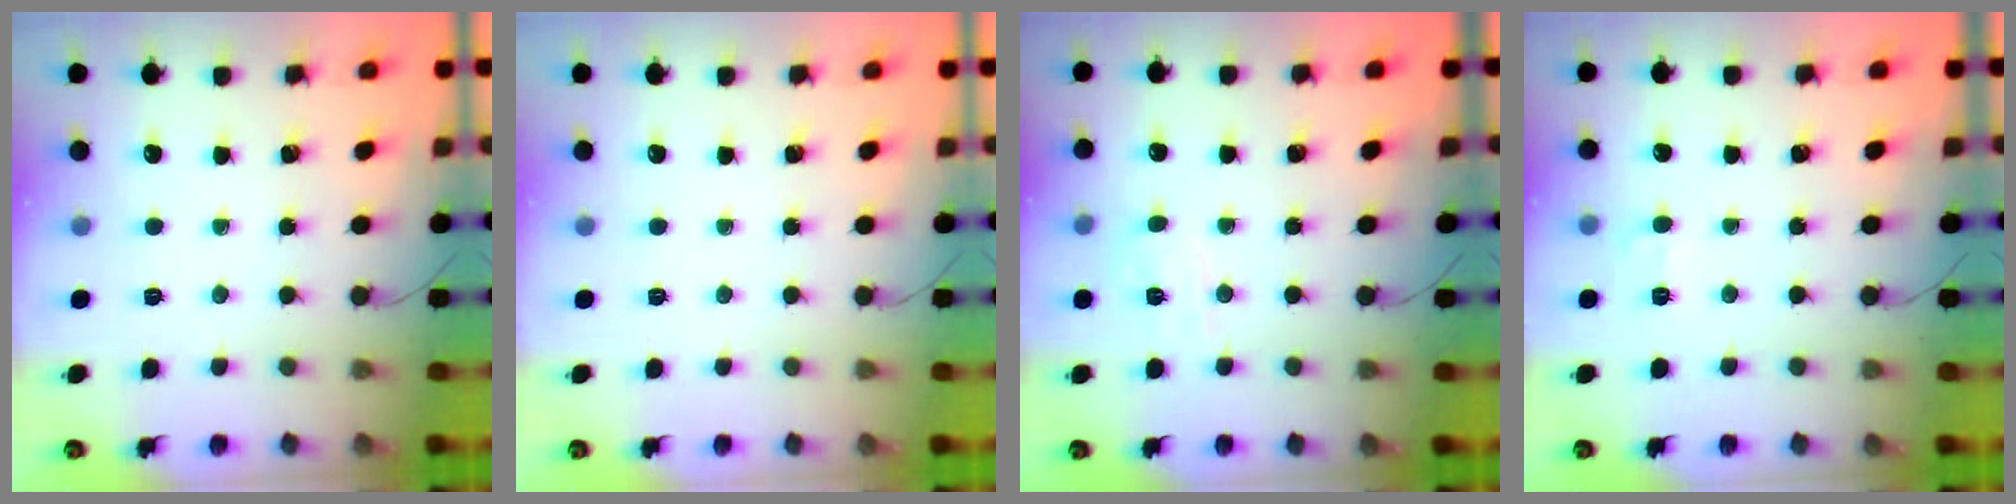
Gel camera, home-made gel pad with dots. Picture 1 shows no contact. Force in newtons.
{"total": 0.0}
{"total": 5.1, "press": 4.9, "slide": 1.5}
{"total": 4.8, "press": 4.6, "slide": 1.3}